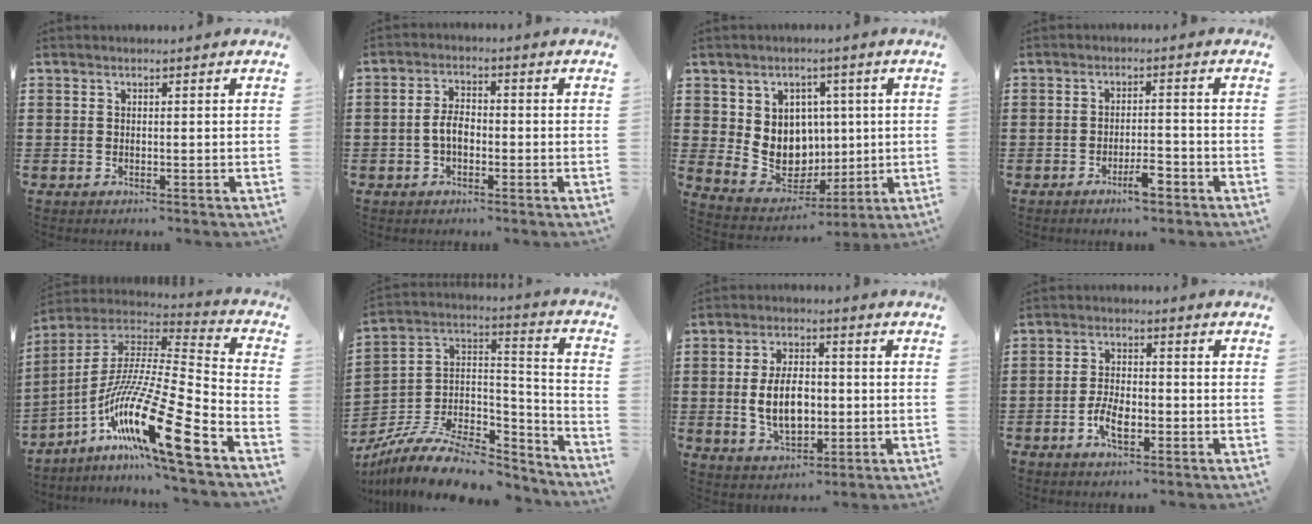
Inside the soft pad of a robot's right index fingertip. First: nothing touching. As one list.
[{"total": 3.8, "force": [-0.9, 2.1, 3.1], "torque": [-0.072, 0.002, -0.021]}, {"total": 8.1, "force": [1.5, 7.6, 2.4], "torque": [-0.054, -0.009, 0.037]}, {"total": 4.2, "force": [-2.7, 1.1, 3.1], "torque": [-0.055, 0.005, -0.050]}, {"total": 18.8, "force": [-10.7, 1.3, 15.4], "torque": [-0.312, 0.000, -0.201]}, {"total": 11.1, "force": [-7.6, 5.1, 6.3], "torque": [-0.127, 0.017, -0.139]}, {"total": 8.1, "force": [-0.6, 4.8, 6.5], "torque": [-0.124, 0.001, -0.018]}, {"total": 4.5, "force": [-1.9, 2.3, 3.5], "torque": [-0.072, 0.002, -0.036]}]